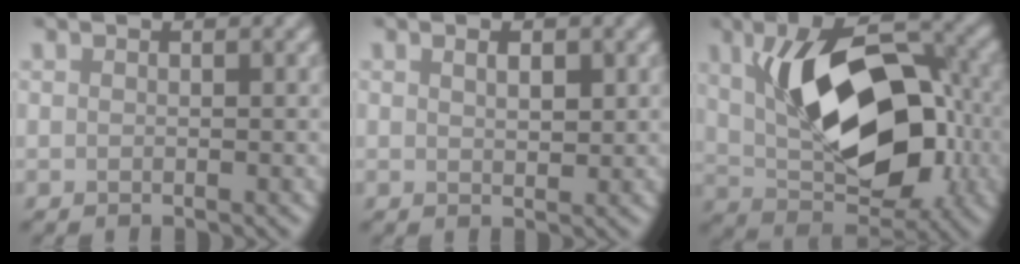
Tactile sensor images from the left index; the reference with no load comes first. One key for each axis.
{"total": 1.5, "fx": 0.4, "fy": 0.7, "fz": 1.2, "tx": -0.021, "ty": -0.001, "tz": 0.010}
{"total": 12.1, "fx": 0.7, "fy": 6.4, "fz": 10.2, "tx": -0.152, "ty": 0.010, "tz": 0.009}